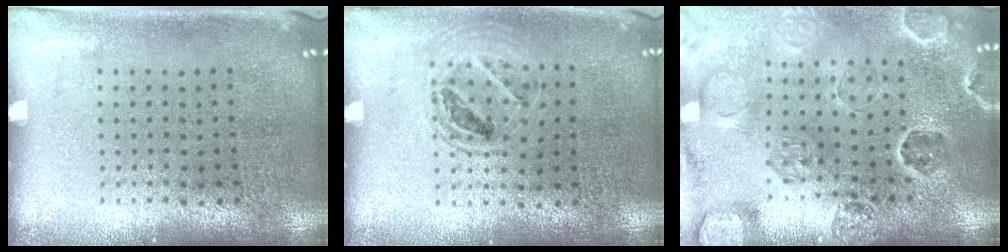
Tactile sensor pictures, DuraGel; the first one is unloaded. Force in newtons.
{"total": 1.3, "press": 1.2, "slide": 0.5}
{"total": 2.7, "press": 2.7, "slide": 0.3}